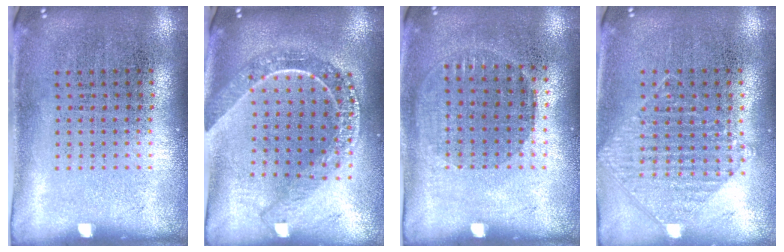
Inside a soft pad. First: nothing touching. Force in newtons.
{"total": 2.3, "press": 1.9, "slide": 1.2}
{"total": 0.8, "press": 0.8, "slide": 0.4}
{"total": 0.9, "press": 0.9, "slide": 0.2}